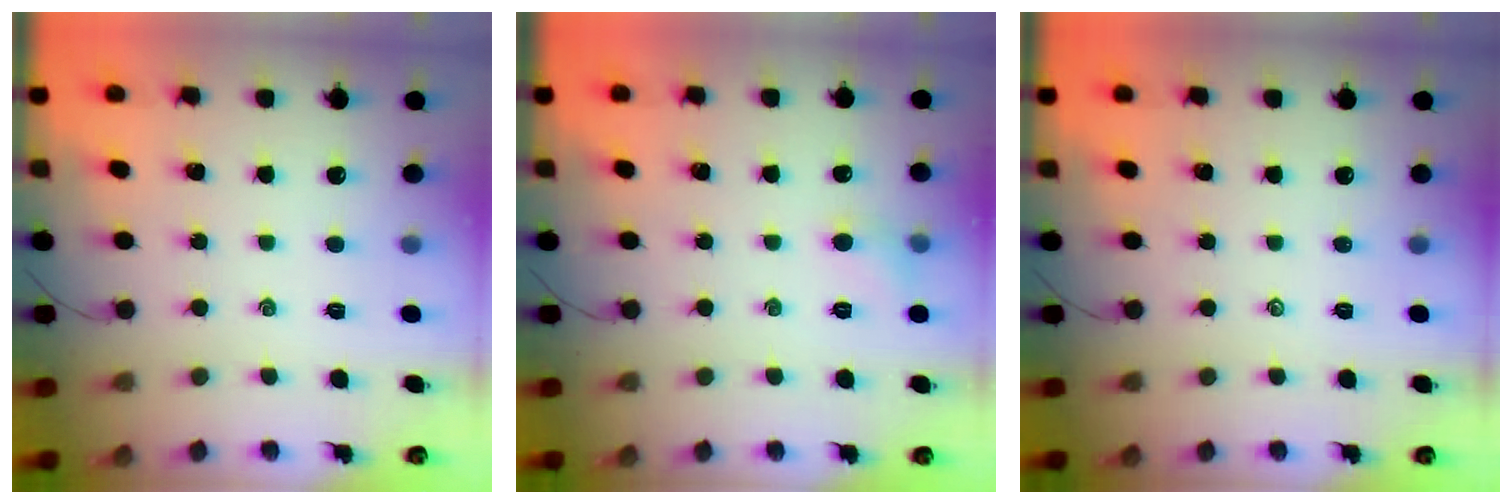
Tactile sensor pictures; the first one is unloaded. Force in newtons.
{"total": 4.9, "press": 4.7, "slide": 1.4}
{"total": 0.0}